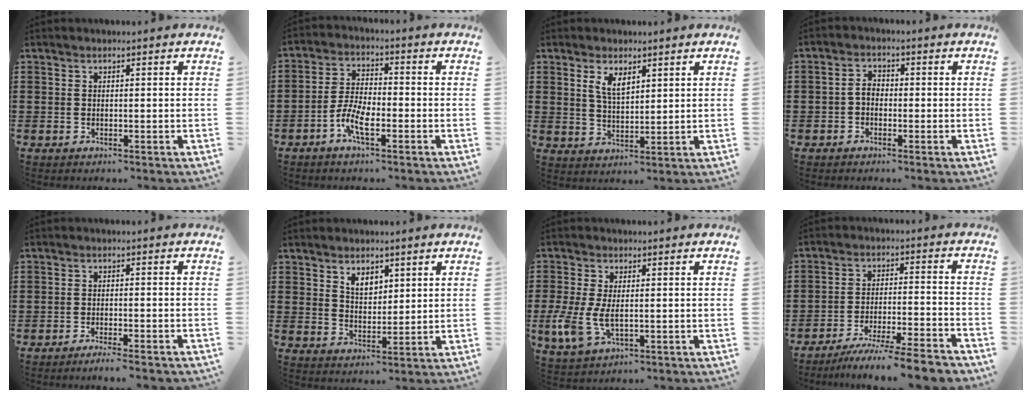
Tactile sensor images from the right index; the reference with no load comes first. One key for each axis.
{"total": 5.9, "fx": -2.9, "fy": 1.9, "fz": 4.7, "tx": -0.119, "ty": -0.007, "tz": -0.064}
{"total": 3.8, "fx": 2.2, "fy": 1.7, "fz": 2.6, "tx": -0.057, "ty": 0.004, "tz": 0.040}
{"total": 2.3, "fx": -0.8, "fy": 1.5, "fz": 1.6, "tx": -0.039, "ty": 0.002, "tz": -0.019}
{"total": 2.1, "fx": -1.9, "fy": -0.4, "fz": 0.8, "tx": -0.013, "ty": -0.001, "tz": -0.036}
{"total": 3.7, "fx": 2.5, "fy": 2.1, "fz": 1.7, "tx": -0.033, "ty": 0.004, "tz": 0.043}
{"total": 6.3, "fx": -0.7, "fy": 3.2, "fz": 5.4, "tx": -0.137, "ty": -0.010, "tz": -0.018}
{"total": 7.4, "fx": -6.8, "fy": -0.4, "fz": 3.0, "tx": -0.053, "ty": -0.007, "tz": -0.130}